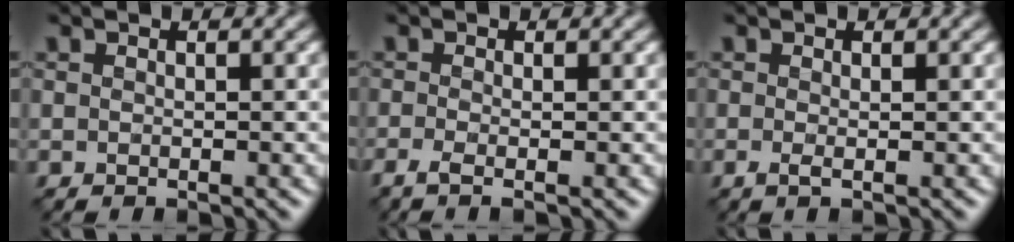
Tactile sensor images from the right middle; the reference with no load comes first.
{"total": 1.5, "force": [-0.8, 0.2, 1.2], "torque": [-0.037, -0.007, -0.023]}
{"total": 0.7, "force": [-0.3, -0.1, 0.7], "torque": [-0.018, -0.004, -0.007]}